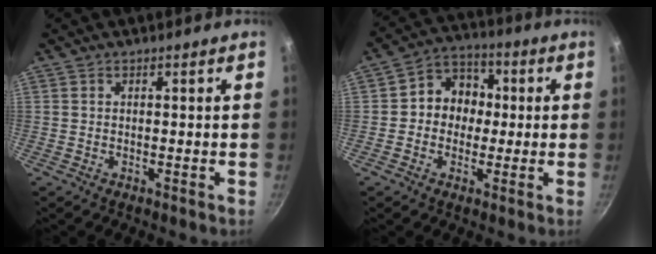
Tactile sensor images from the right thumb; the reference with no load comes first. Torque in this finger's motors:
{"motor_torque": [-0.25, 0.58, 0.20, 0.08, 0.06]}